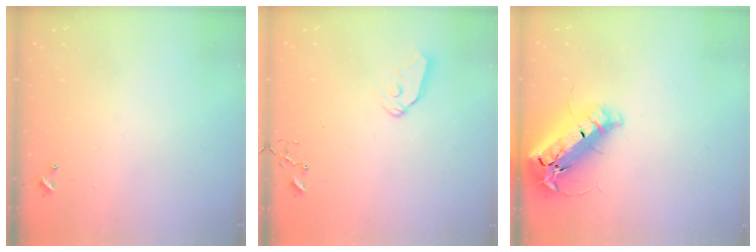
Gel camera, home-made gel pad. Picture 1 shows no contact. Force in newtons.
{"total": 7.7, "press": 7.7, "slide": 0.4}
{"total": 25.0, "press": 24.5, "slide": 4.9}